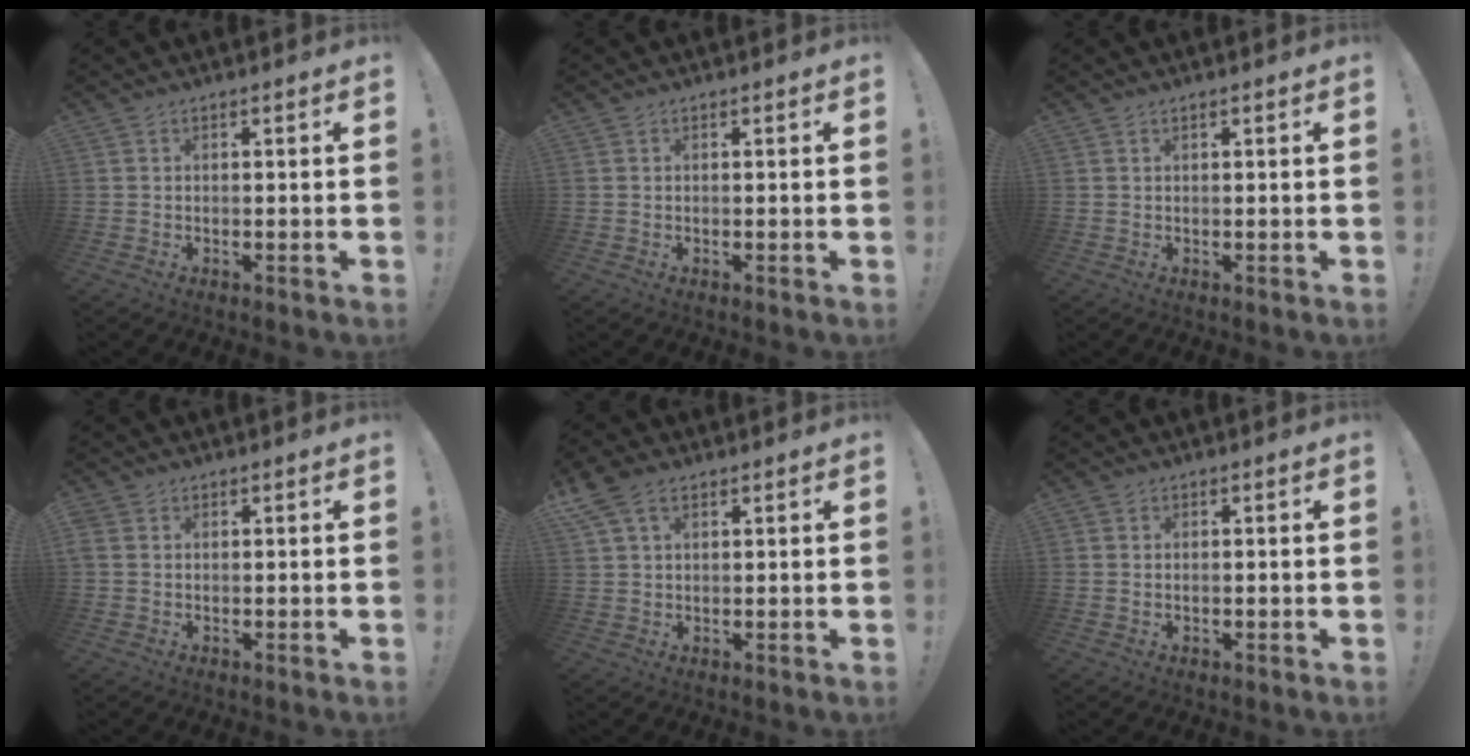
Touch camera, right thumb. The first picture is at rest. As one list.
[{"total": 0.0}, {"total": 0.6, "force": [0.5, 0.0, 0.4], "torque": [-0.009, 0.000, 0.009]}, {"total": 2.1, "force": [0.8, 1.6, 1.1], "torque": [-0.025, 0.006, 0.016]}, {"total": 6.9, "force": [3.7, 4.2, 4.0], "torque": [-0.070, -0.006, 0.074]}, {"total": 0.6, "force": [0.3, 0.6, 0.1], "torque": [0.004, -0.002, 0.004]}]